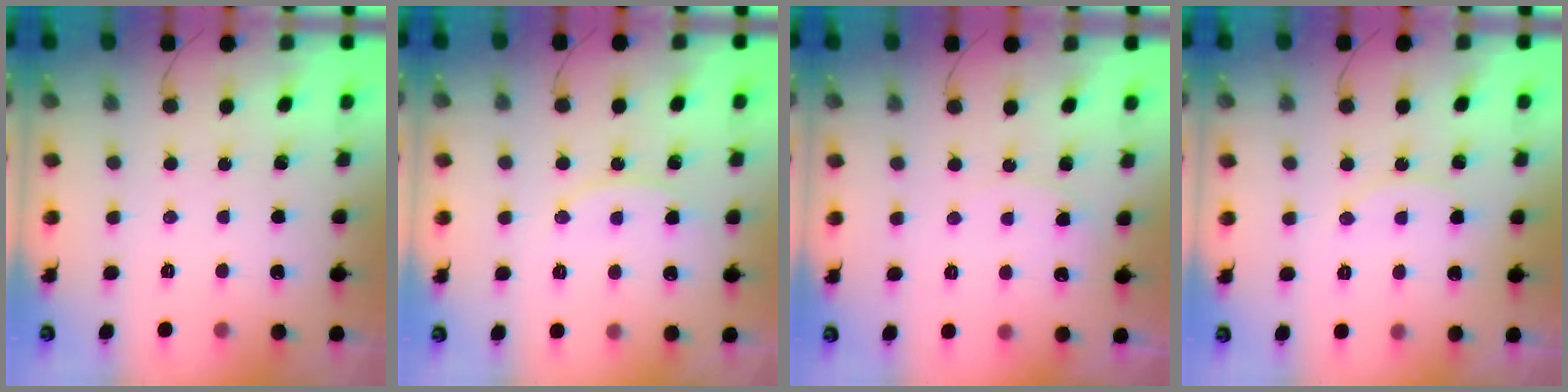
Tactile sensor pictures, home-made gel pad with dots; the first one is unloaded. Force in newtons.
{"total": 9.6, "press": 9.6, "slide": 0.5}
{"total": 2.8, "press": 2.8, "slide": 0.4}
{"total": 4.9, "press": 4.8, "slide": 0.5}